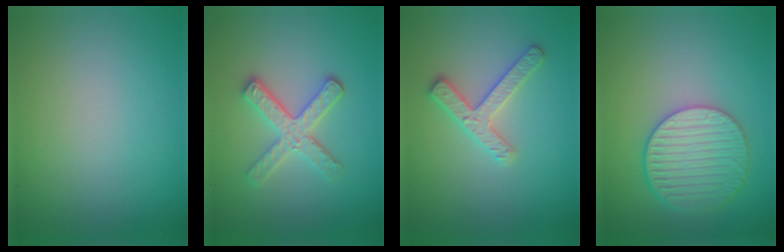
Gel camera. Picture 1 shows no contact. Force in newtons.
{"total": 3.8, "press": 3.1, "slide": 2.2}
{"total": 2.7, "press": 2.7, "slide": 0.3}
{"total": 5.3, "press": 4.7, "slide": 2.4}